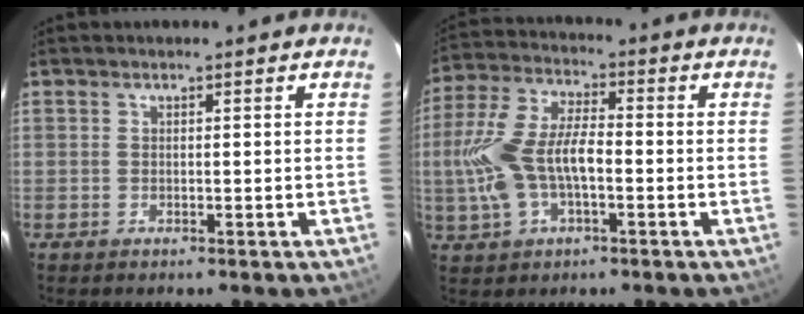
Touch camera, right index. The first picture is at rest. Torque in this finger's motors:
{"motor_torque": [0.46, -0.03, 0.49, 0.21]}